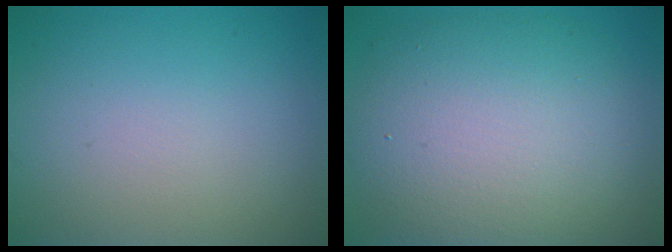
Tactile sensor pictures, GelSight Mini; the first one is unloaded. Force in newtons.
{"total": 10.4, "press": 10.4, "slide": 0.3}